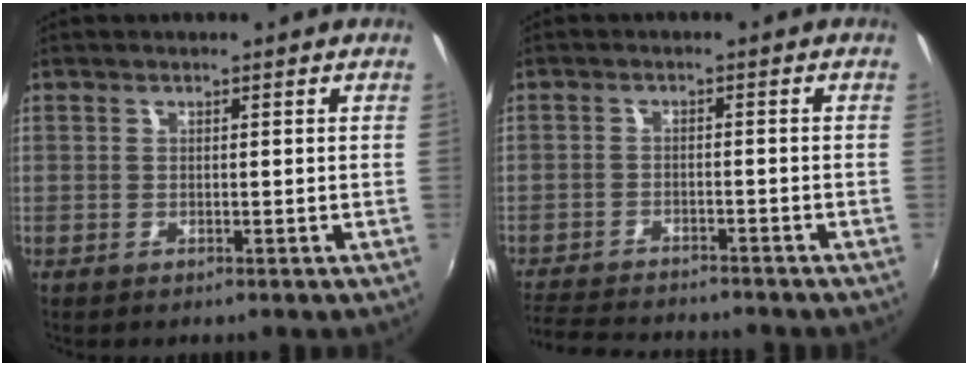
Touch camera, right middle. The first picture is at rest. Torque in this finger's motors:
{"motor_torque": [0.26, -0.44, 0.06, 0.01]}